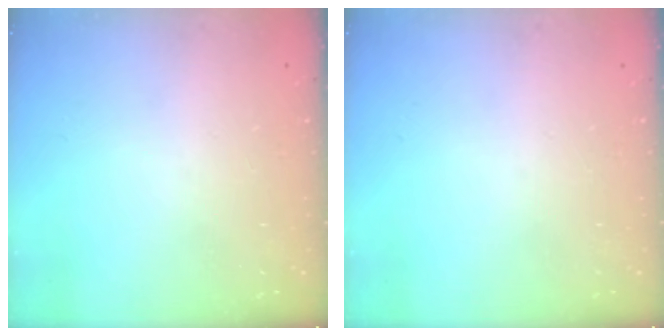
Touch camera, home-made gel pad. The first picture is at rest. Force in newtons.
{"total": 0.0}